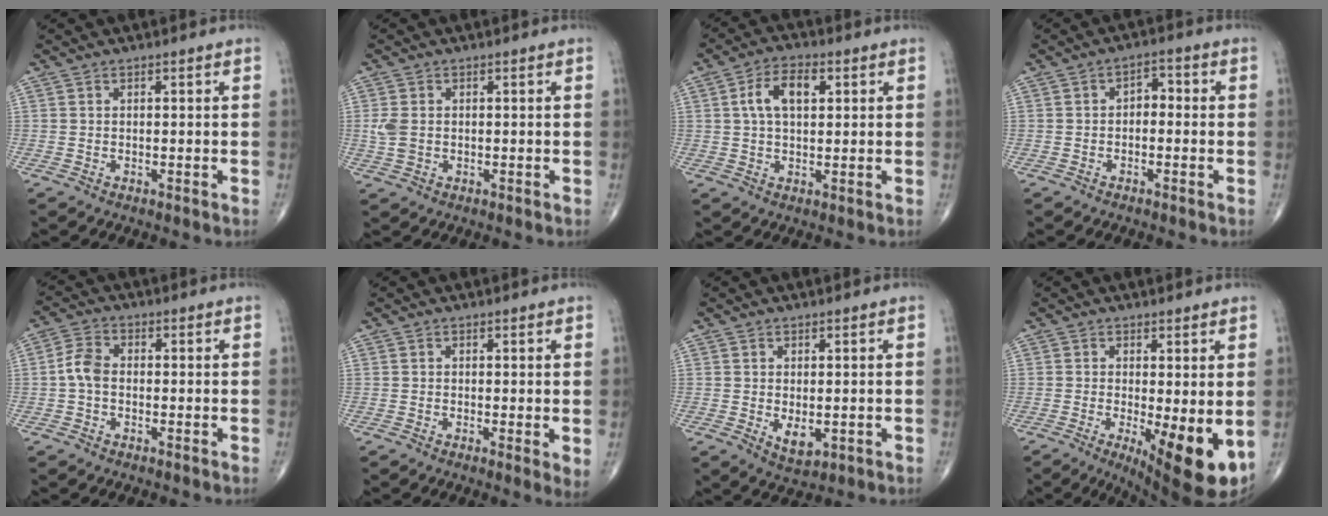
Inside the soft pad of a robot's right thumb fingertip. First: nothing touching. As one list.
[{"total": 3.3, "force": [0.0, 2.3, 2.4], "torque": [-0.062, 0.002, 0.002]}, {"total": 7.5, "force": [1.9, 4.1, 5.9], "torque": [-0.105, 0.011, 0.032]}, {"total": 3.2, "force": [-0.4, 2.1, 2.4], "torque": [-0.016, 0.019, -0.017]}, {"total": 4.4, "force": [-0.5, 2.9, 3.3], "torque": [-0.066, 0.013, -0.019]}, {"total": 2.4, "force": [0.1, 0.6, 2.3], "torque": [-0.036, -0.009, -0.004]}, {"total": 3.9, "force": [-0.5, 2.2, 3.2], "torque": [-0.041, -0.008, 0.004]}, {"total": 11.0, "force": [-2.3, 3.2, 10.3], "torque": [-0.147, -0.026, -0.025]}]